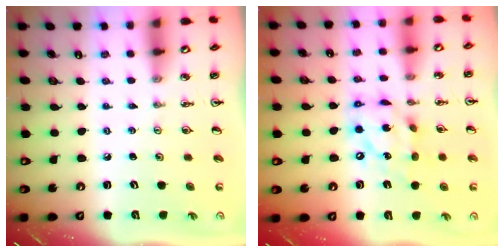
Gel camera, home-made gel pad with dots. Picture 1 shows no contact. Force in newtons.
{"total": 14.3, "press": 14.2, "slide": 1.3}